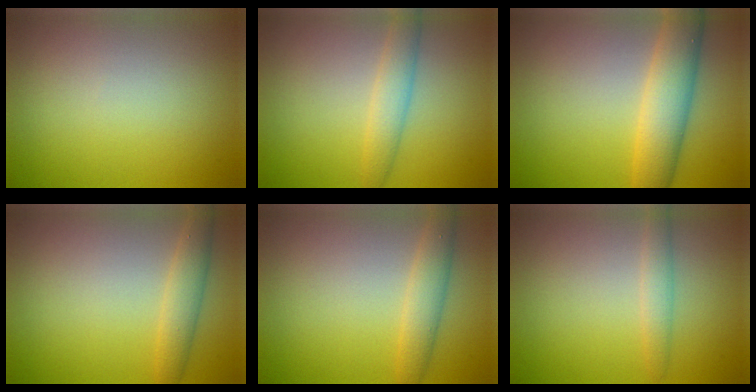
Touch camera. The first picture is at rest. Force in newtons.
{"total": 2.6, "press": 2.6, "slide": 0.1}
{"total": 5.3, "press": 5.3, "slide": 0.2}
{"total": 1.9, "press": 1.9, "slide": 0.1}
{"total": 2.6, "press": 2.6, "slide": 0.1}
{"total": 1.6, "press": 1.6, "slide": 0.0}